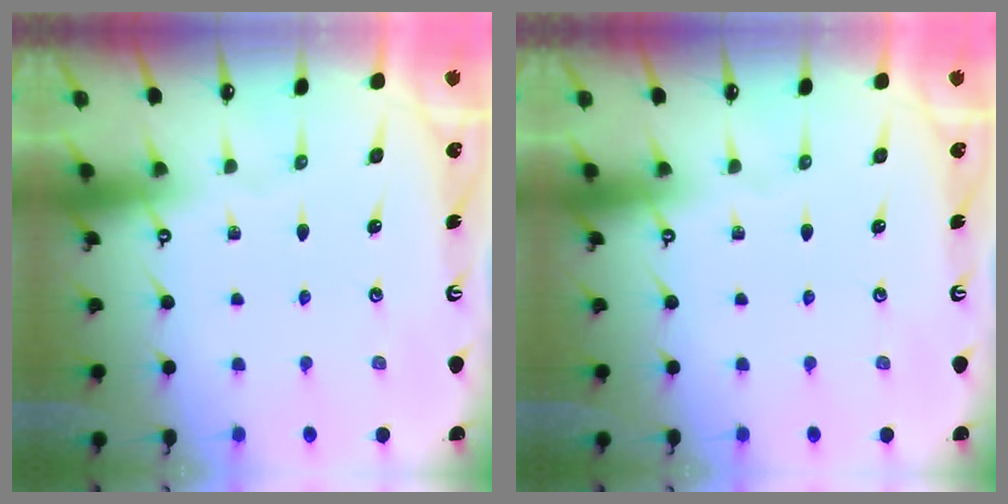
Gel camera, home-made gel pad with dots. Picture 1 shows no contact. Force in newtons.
{"total": 0.0}